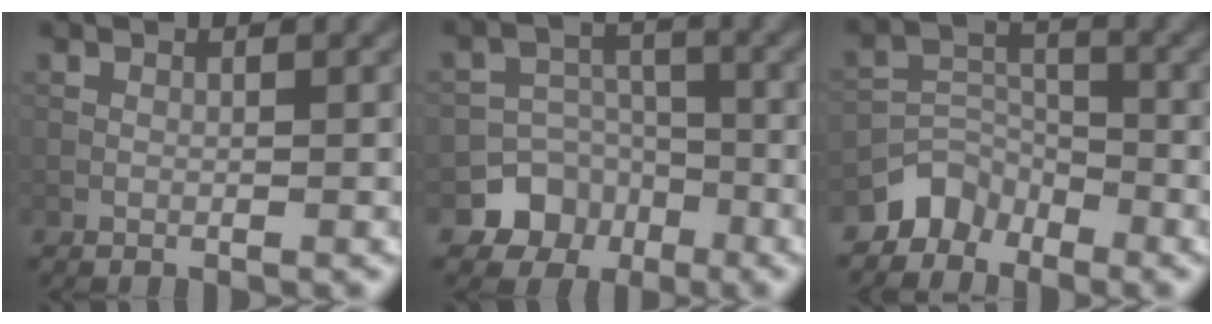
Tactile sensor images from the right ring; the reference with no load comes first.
{"total": 5.5, "force": [-3.0, 4.5, 1.1], "torque": [0.003, 0.003, -0.060]}
{"total": 3.6, "force": [-2.9, 2.0, 0.4], "torque": [0.003, 0.005, -0.060]}